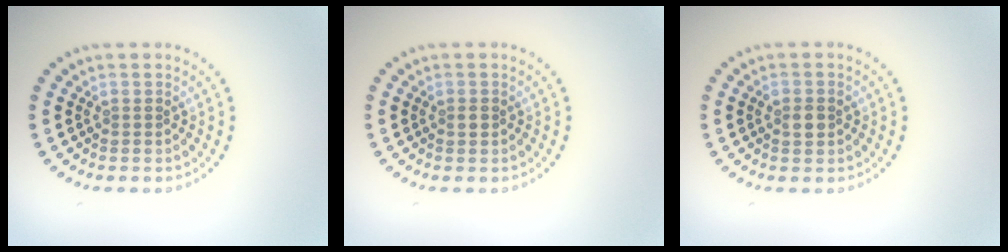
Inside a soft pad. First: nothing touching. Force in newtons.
{"total": 0.8, "press": 0.8, "slide": 0.1}
{"total": 2.0, "press": 2.0, "slide": 0.2}